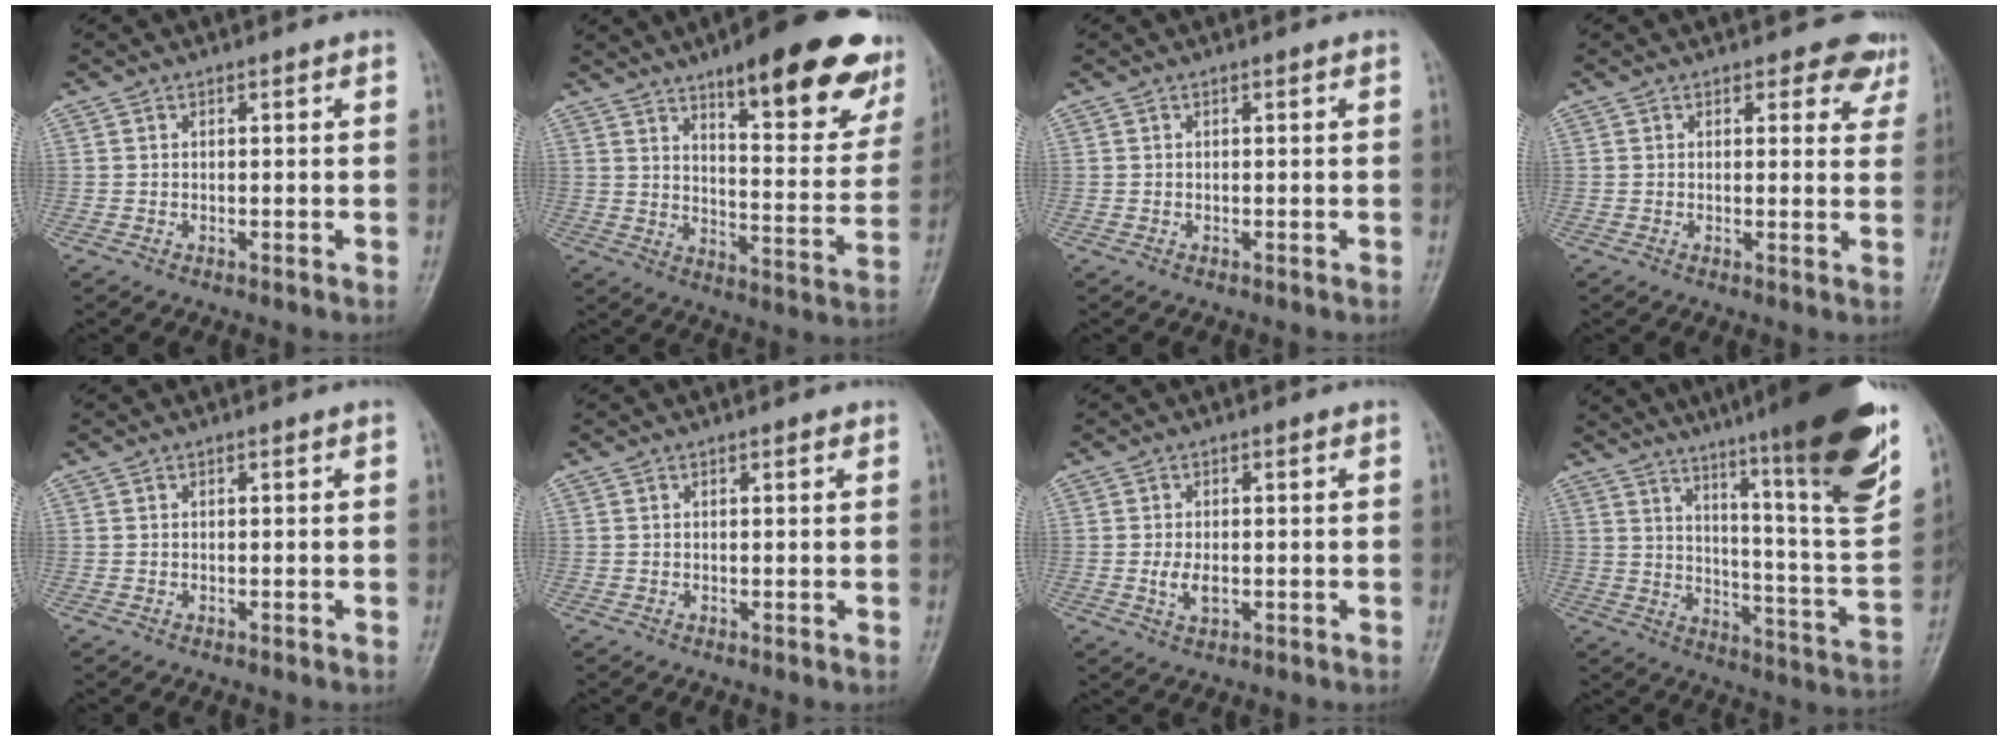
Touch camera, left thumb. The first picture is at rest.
{"total": 23.7, "force": [15.0, 6.9, 17.0], "torque": [-0.182, -0.062, 0.203]}
{"total": 0.0}
{"total": 5.4, "force": [4.3, 2.9, 1.4], "torque": [0.021, -0.025, 0.032]}
{"total": 0.0}
{"total": 0.8, "force": [0.5, 0.3, 0.5], "torque": [-0.006, -0.001, 0.004]}
{"total": 3.3, "force": [-0.3, 1.8, 2.7], "torque": [-0.051, -0.005, -0.005]}
{"total": 27.6, "force": [18.1, 2.6, 20.7], "torque": [-0.285, -0.086, 0.261]}